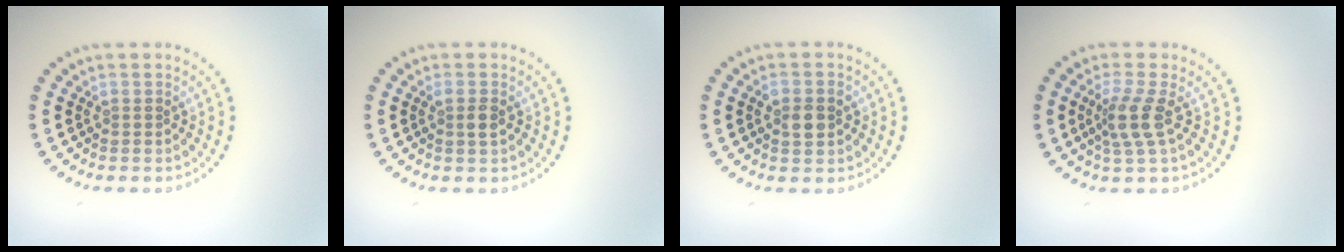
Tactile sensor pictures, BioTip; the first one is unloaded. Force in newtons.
{"total": 1.2, "press": 1.0, "slide": 0.5}
{"total": 2.3, "press": 2.2, "slide": 0.3}
{"total": 2.7, "press": 2.1, "slide": 1.7}